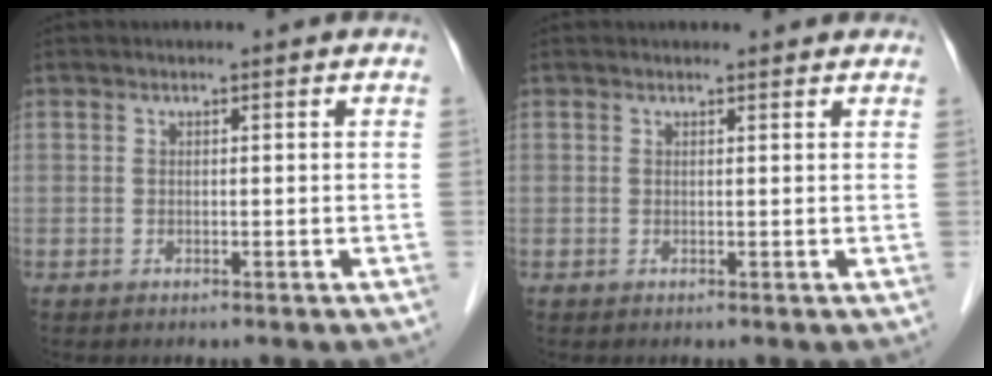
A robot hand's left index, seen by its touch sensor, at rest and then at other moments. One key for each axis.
{"total": 2.4, "fx": 2.2, "fy": 0.8, "fz": 0.4, "tx": -0.007, "ty": 0.006, "tz": 0.017}